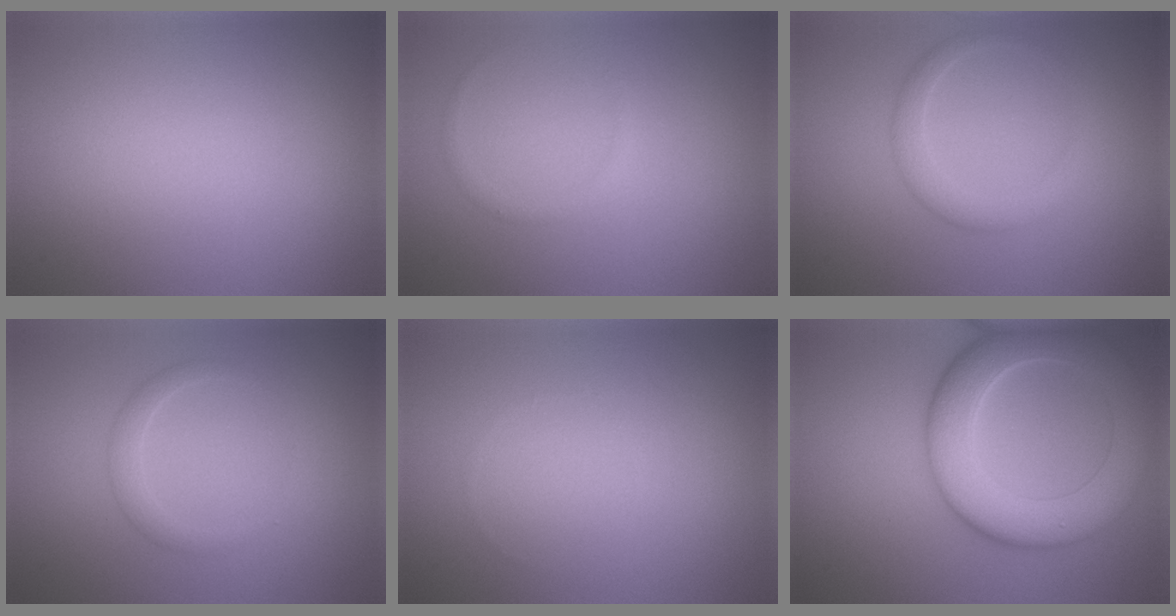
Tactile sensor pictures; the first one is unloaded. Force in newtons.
{"total": 0.7, "press": 0.7, "slide": 0.1}
{"total": 2.2, "press": 2.2, "slide": 0.1}
{"total": 1.5, "press": 1.5, "slide": 0.0}
{"total": 0.0}
{"total": 8.1, "press": 8.1, "slide": 0.5}